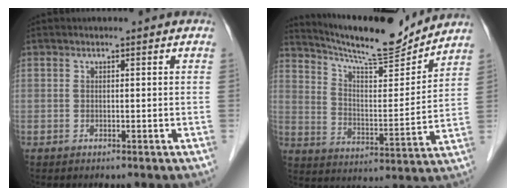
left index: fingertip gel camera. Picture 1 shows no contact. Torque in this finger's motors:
{"motor_torque": [0.16, -0.22, 0.38, 0.07]}